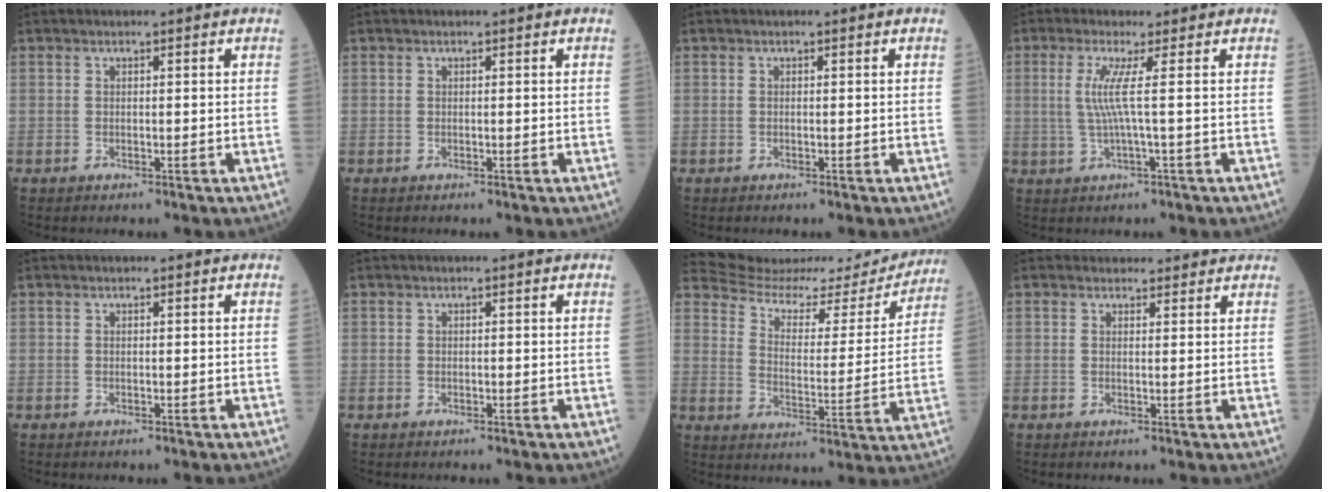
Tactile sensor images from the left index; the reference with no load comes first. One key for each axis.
{"total": 0.0}
{"total": 0.0}
{"total": 3.9, "fx": 0.3, "fy": -1.0, "fz": 3.7, "tx": -0.088, "ty": -0.001, "tz": 0.006}
{"total": 0.0}
{"total": 0.0}
{"total": 18.1, "fx": 17.7, "fy": 3.4, "fz": 1.7, "tx": -0.027, "ty": -0.047, "tz": 0.227}
{"total": 3.5, "fx": 3.2, "fy": 1.3, "fz": 0.2, "tx": 0.000, "ty": 0.009, "tz": 0.038}